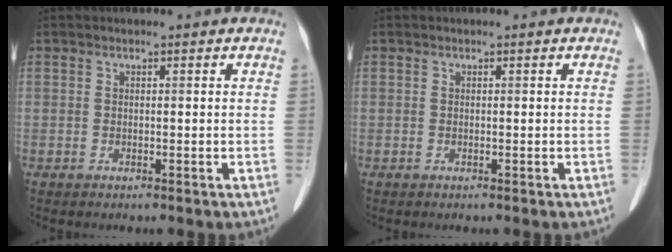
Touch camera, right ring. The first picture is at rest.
{"total": 0.0}